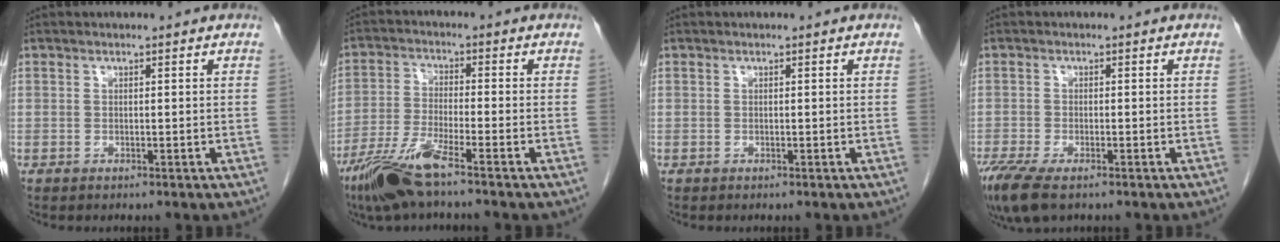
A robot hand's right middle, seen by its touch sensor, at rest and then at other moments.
{"total": 8.4, "force": [-5.8, 0.3, 6.1], "torque": [-0.132, -0.021, -0.117]}
{"total": 0.0}
{"total": 6.9, "force": [-4.7, 2.1, 4.6], "torque": [-0.087, -0.018, -0.081]}